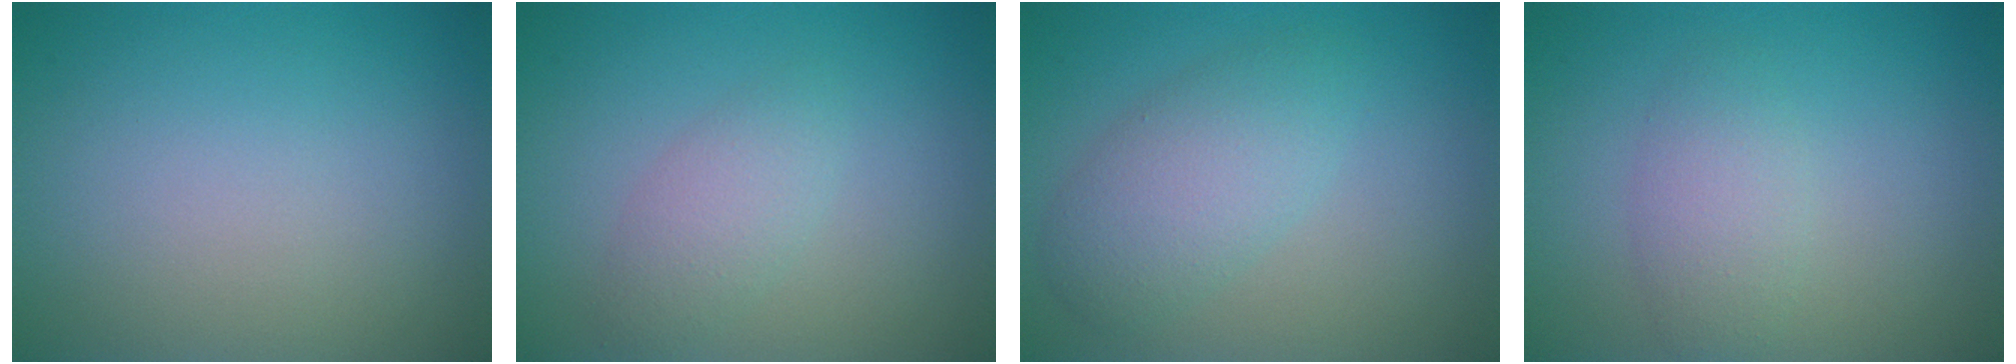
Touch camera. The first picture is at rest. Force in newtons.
{"total": 2.1, "press": 2.1, "slide": 0.1}
{"total": 3.9, "press": 3.9, "slide": 0.1}
{"total": 2.4, "press": 2.4, "slide": 0.0}